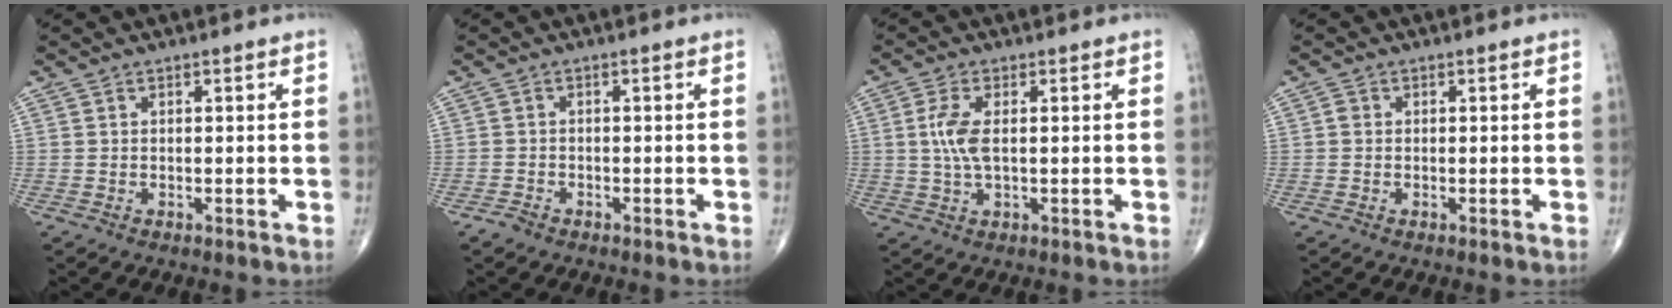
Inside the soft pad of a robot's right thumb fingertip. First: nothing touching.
{"total": 1.5, "force": [-1.1, 0.8, 0.4], "torque": [-0.012, 0.003, -0.022]}
{"total": 5.3, "force": [0.5, 2.1, 4.9], "torque": [-0.115, 0.001, 0.009]}
{"total": 0.8, "force": [-0.1, 0.7, 0.4], "torque": [-0.003, 0.001, -0.005]}